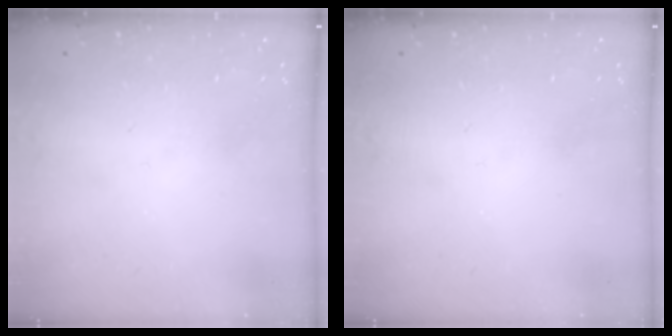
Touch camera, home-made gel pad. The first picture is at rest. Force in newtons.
{"total": 0.0}